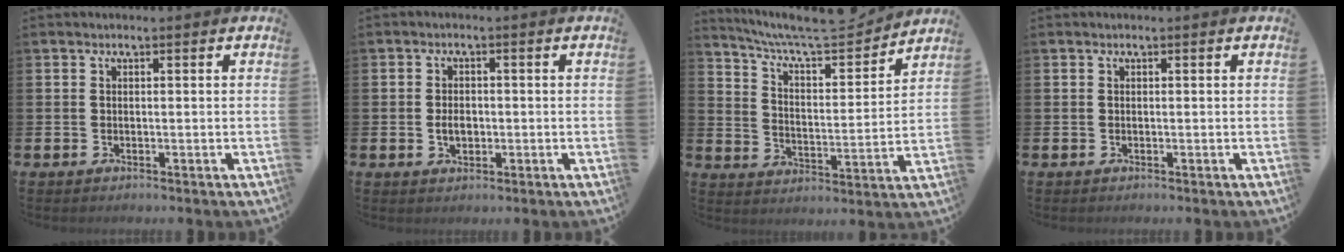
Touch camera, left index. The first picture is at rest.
{"total": 2.5, "force": [-0.3, 1.7, 1.8], "torque": [-0.017, -0.003, -0.011]}
{"total": 8.5, "force": [7.9, 1.2, 3.0], "torque": [-0.094, -0.054, 0.137]}
{"total": 0.0}